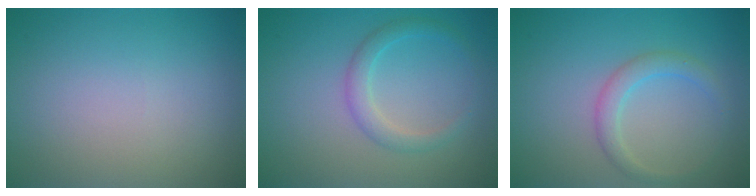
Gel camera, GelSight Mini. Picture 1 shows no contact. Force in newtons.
{"total": 2.1, "press": 2.1, "slide": 0.1}
{"total": 2.1, "press": 2.1, "slide": 0.1}